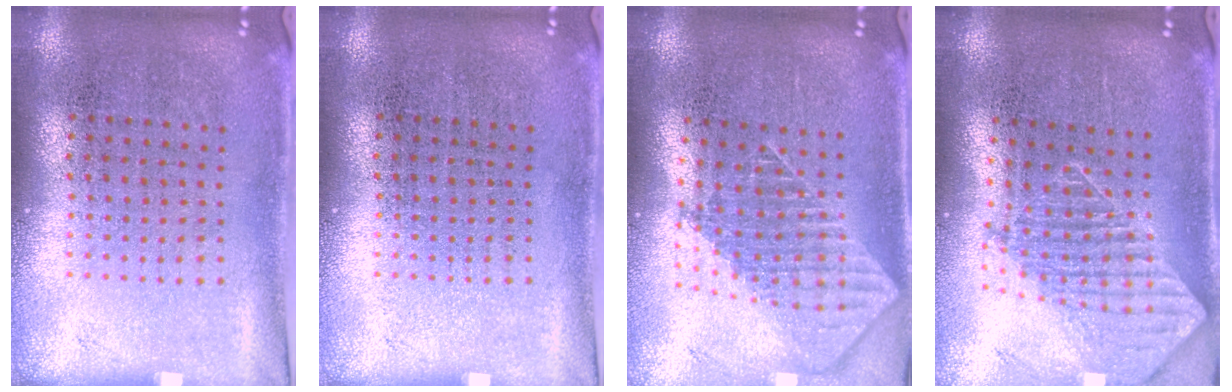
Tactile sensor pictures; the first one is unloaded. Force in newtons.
{"total": 0.0}
{"total": 1.9, "press": 1.5, "slide": 1.2}
{"total": 1.8, "press": 1.4, "slide": 1.2}